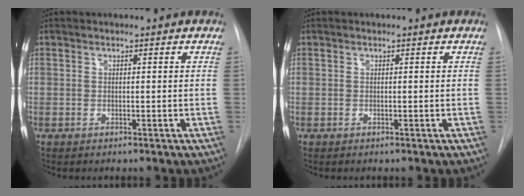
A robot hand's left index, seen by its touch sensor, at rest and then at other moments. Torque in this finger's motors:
{"motor_torque": [0.01, -0.01, 0.00, 0.00]}